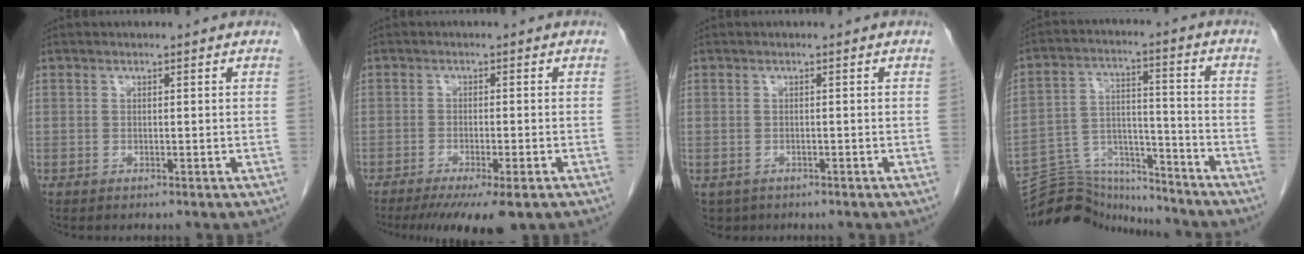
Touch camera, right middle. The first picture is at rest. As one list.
[{"total": 9.6, "force": [-6.9, 1.3, 6.5], "torque": [-0.090, -0.020, -0.103]}, {"total": 2.7, "force": [-1.6, 2.2, 0.5], "torque": [-0.013, -0.004, -0.023]}, {"total": 12.9, "force": [-12.8, 1.6, 0.1], "torque": [-0.007, 0.044, -0.218]}]